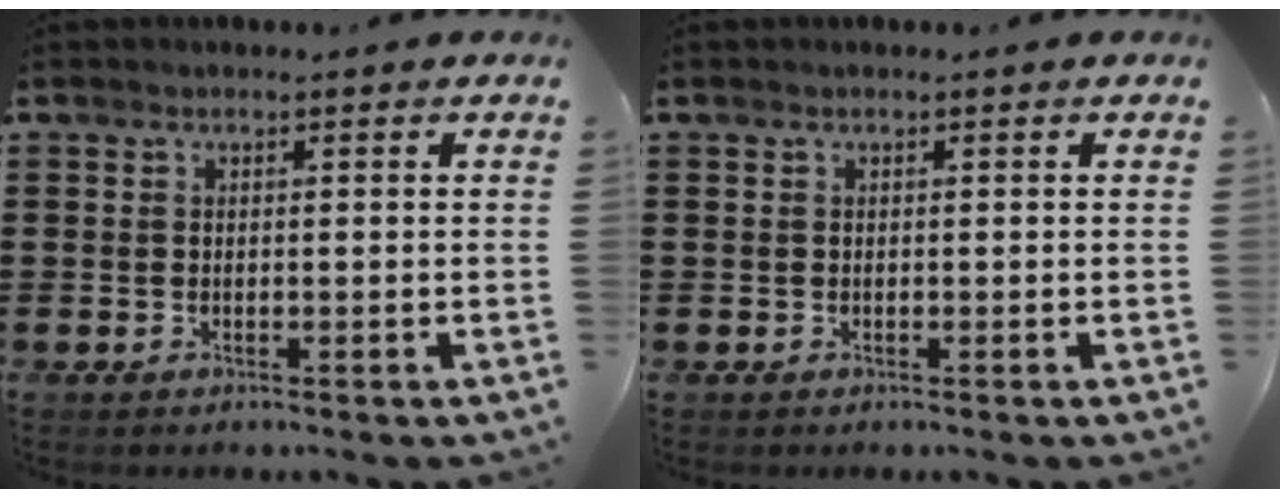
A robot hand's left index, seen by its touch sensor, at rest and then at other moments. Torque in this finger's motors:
{"motor_torque": [-0.11, 0.88, 0.03, 0.01]}